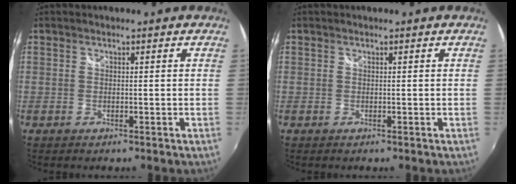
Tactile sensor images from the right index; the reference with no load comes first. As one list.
[{"total": 0.0}]